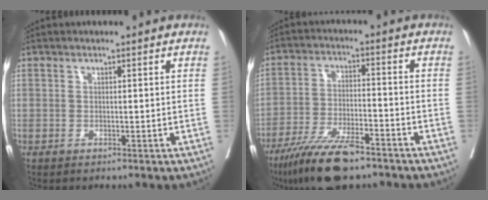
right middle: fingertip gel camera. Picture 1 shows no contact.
{"total": 11.9, "force": [-8.8, 2.6, 7.6], "torque": [-0.138, -0.023, -0.157]}